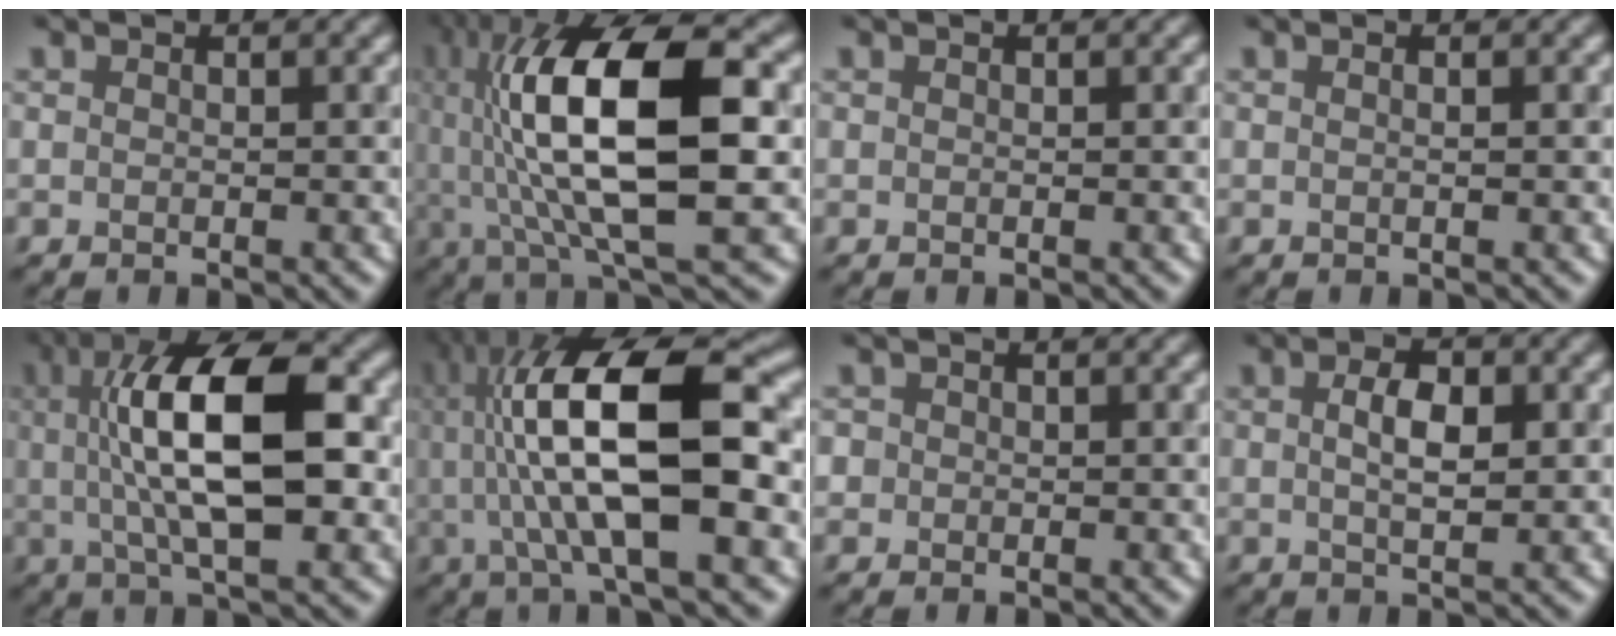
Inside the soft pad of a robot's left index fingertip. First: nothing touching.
{"total": 14.2, "force": [0.6, 4.6, 13.4], "torque": [-0.237, 0.013, 0.005]}
{"total": 0.0}
{"total": 0.6, "force": [0.1, 0.1, 0.5], "torque": [-0.009, -0.001, 0.000]}
{"total": 11.7, "force": [1.3, 4.2, 10.8], "torque": [-0.173, 0.016, 0.014]}
{"total": 12.7, "force": [0.7, 3.8, 12.1], "torque": [-0.204, 0.017, 0.005]}
{"total": 1.2, "force": [0.2, 1.2, 0.2], "torque": [0.004, 0.002, -0.007]}
{"total": 3.3, "force": [0.5, 1.5, 2.9], "torque": [-0.056, 0.002, 0.008]}